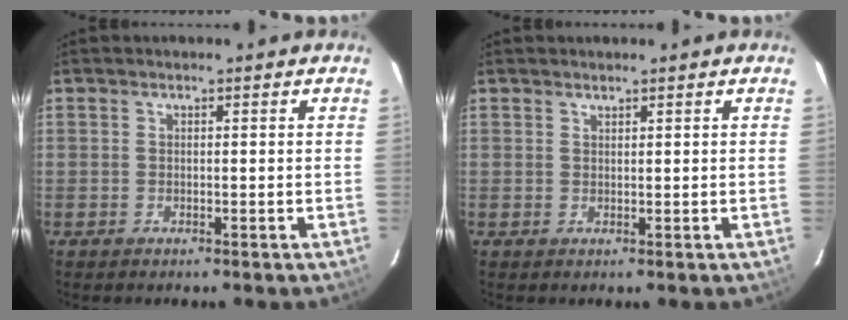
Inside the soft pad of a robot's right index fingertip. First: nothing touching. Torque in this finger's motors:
{"motor_torque": [-0.13, 0.02, -0.06, 0.00]}